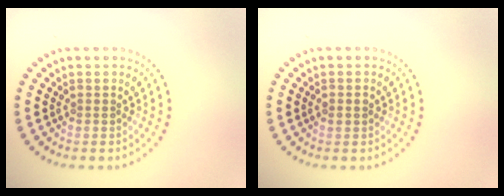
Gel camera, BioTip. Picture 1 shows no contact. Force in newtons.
{"total": 1.3, "press": 1.2, "slide": 0.1}